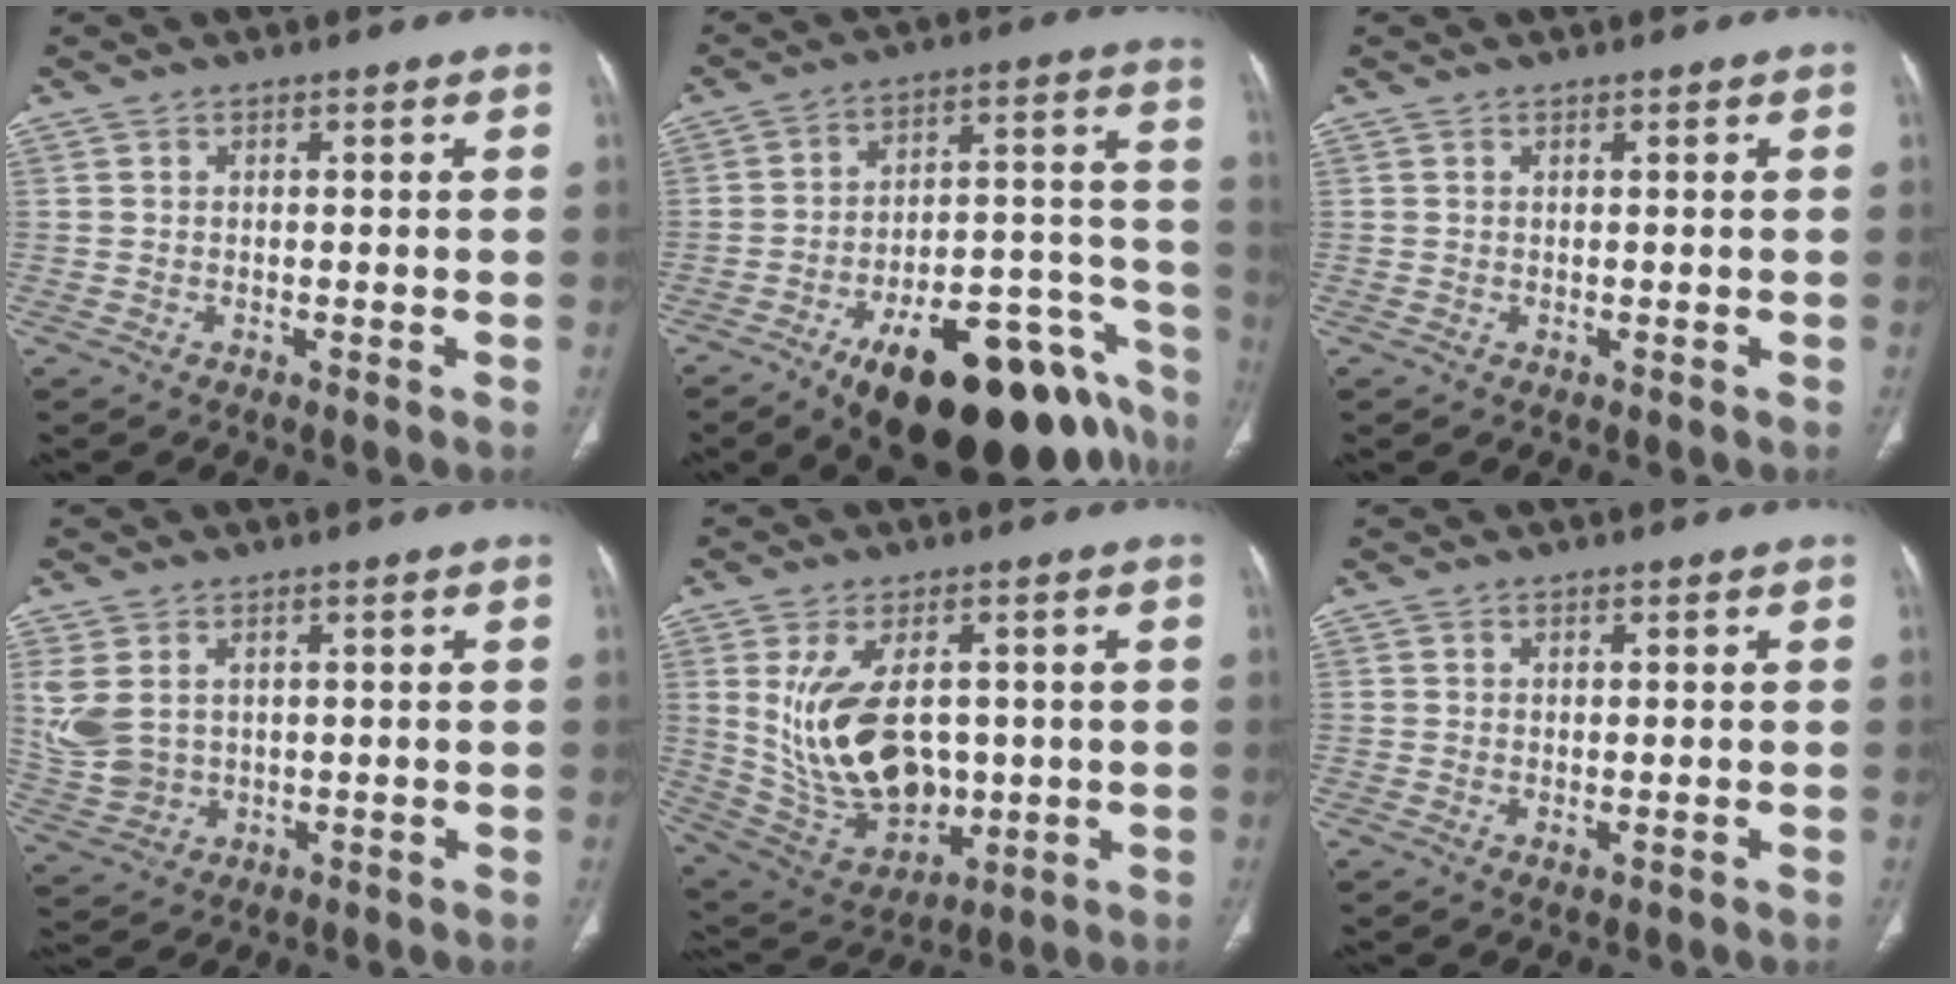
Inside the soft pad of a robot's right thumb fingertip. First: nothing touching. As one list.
[{"total": 29.1, "force": [-17.4, 11.6, 20.2], "torque": [-0.181, 0.091, -0.245]}, {"total": 0.0}, {"total": 7.9, "force": [2.0, 5.6, 5.1], "torque": [-0.118, -0.004, 0.059]}, {"total": 16.7, "force": [1.3, 10.3, 13.1], "torque": [-0.217, -0.009, 0.056]}, {"total": 0.9, "force": [-0.1, 0.4, 0.8], "torque": [-0.016, -0.005, 0.002]}]